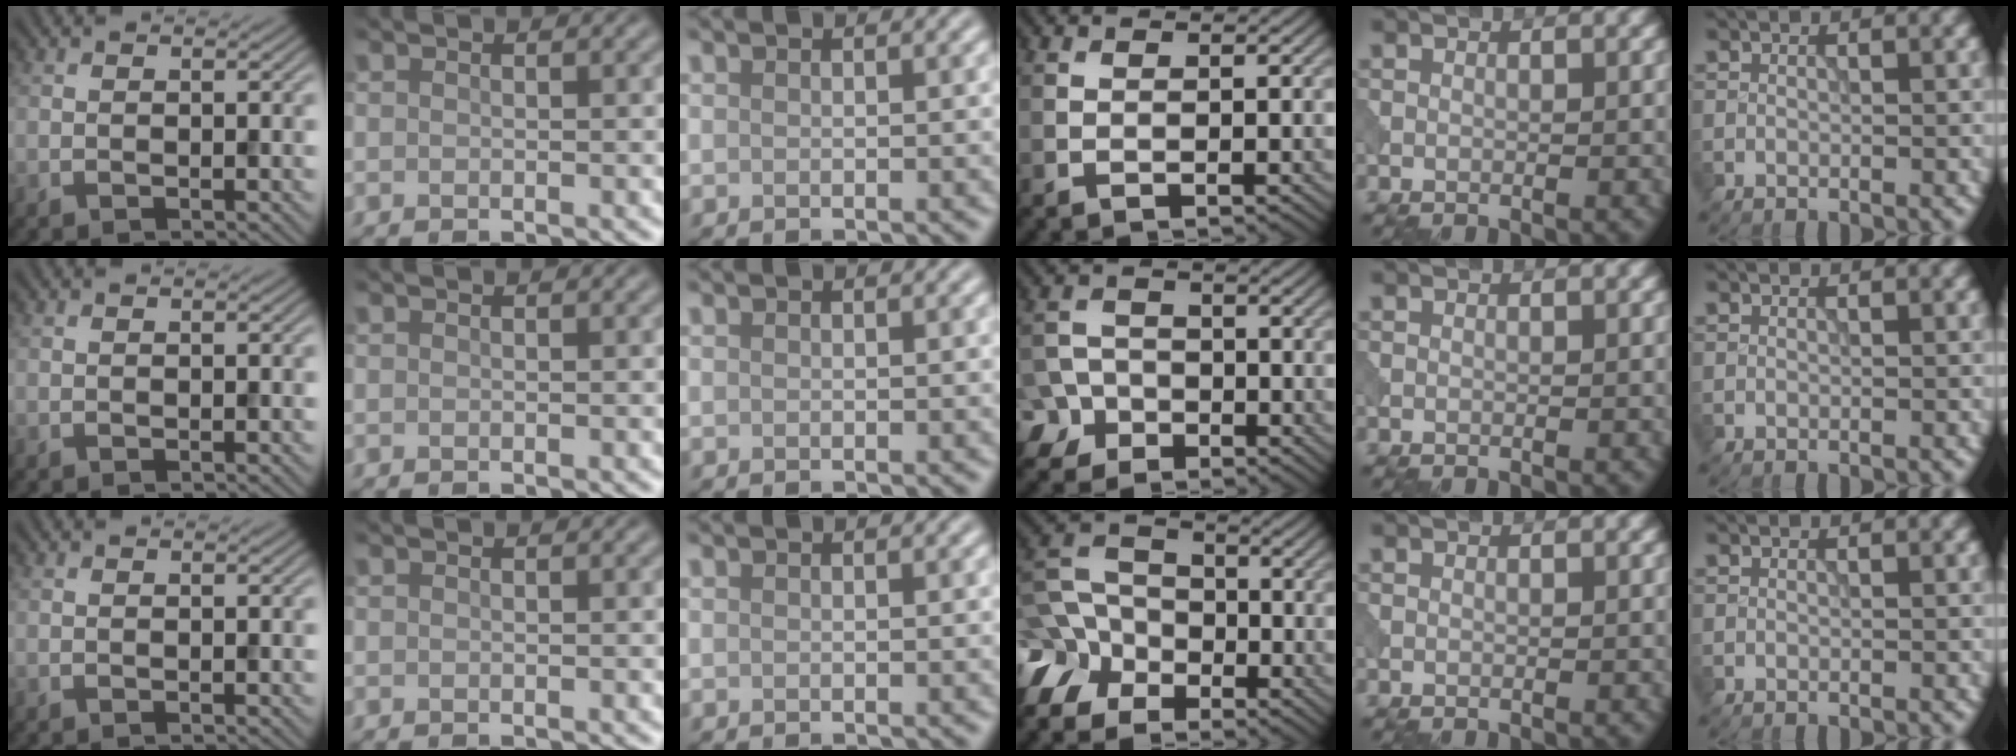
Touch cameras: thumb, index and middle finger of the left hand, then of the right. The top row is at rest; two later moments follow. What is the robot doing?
{"motion": "open", "object": "sandwich press"}